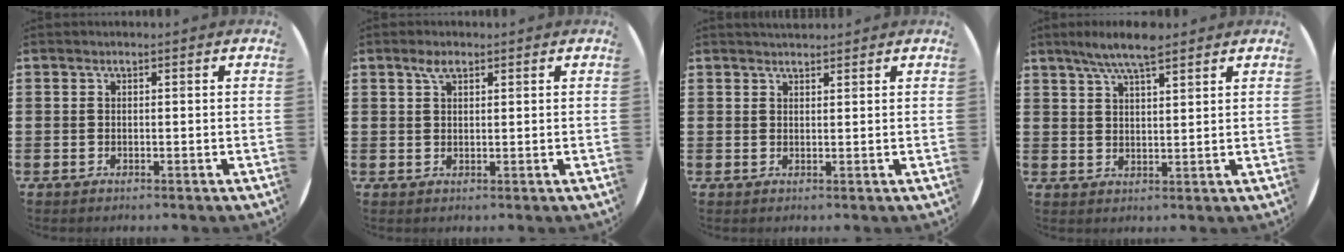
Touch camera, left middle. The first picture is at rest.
{"total": 2.1, "force": [1.4, 0.9, 1.3], "torque": [-0.020, 0.004, 0.022]}
{"total": 1.4, "force": [1.4, 0.2, 0.0], "torque": [-0.001, 0.001, 0.026]}
{"total": 6.2, "force": [5.0, 1.0, 3.5], "torque": [-0.078, -0.004, 0.089]}